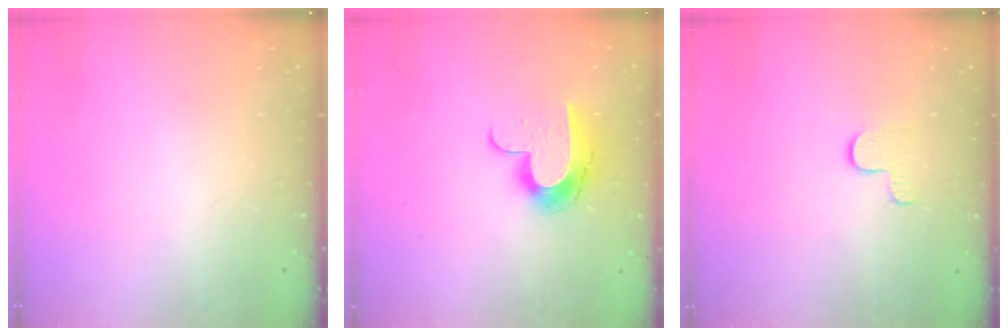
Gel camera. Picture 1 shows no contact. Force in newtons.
{"total": 10.4, "press": 10.3, "slide": 1.0}
{"total": 3.3, "press": 3.3, "slide": 0.4}